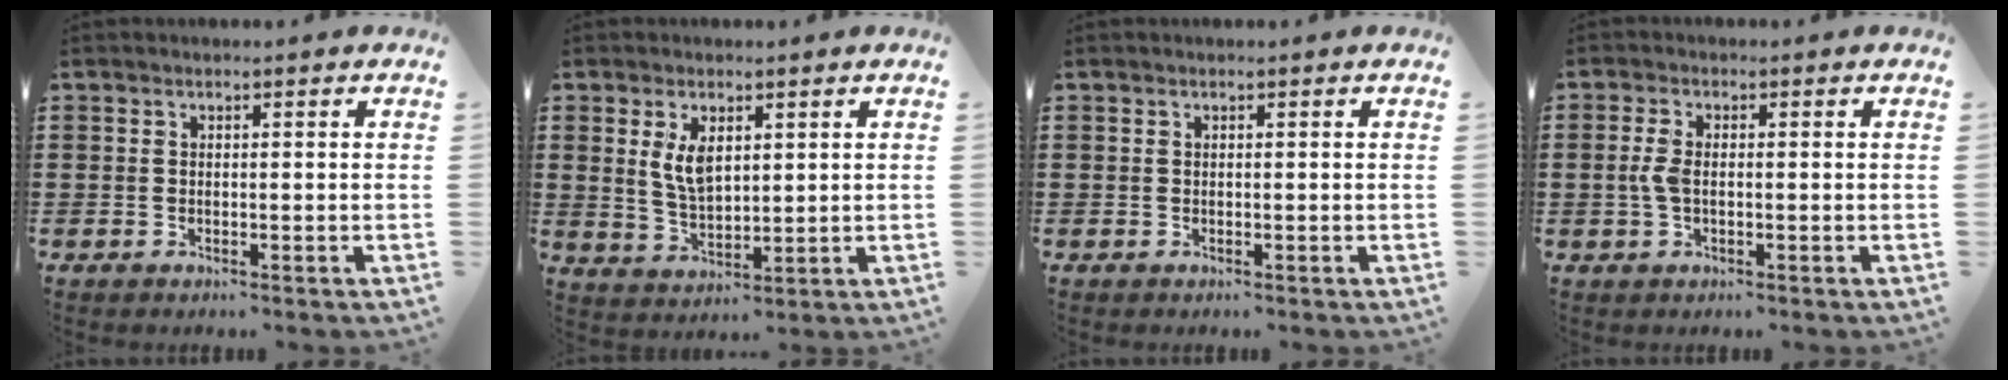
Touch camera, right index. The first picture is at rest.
{"total": 5.0, "force": [1.8, 2.6, 3.9], "torque": [-0.077, 0.002, 0.030]}
{"total": 0.0}
{"total": 3.1, "force": [-0.2, 1.4, 2.7], "torque": [-0.075, -0.005, -0.012]}